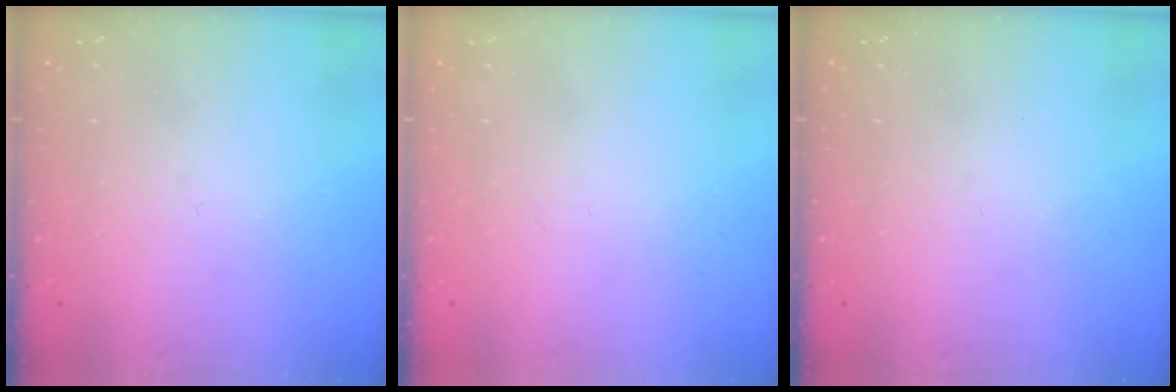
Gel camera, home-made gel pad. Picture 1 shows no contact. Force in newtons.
{"total": 1.5, "press": 1.5, "slide": 0.1}
{"total": 0.0}